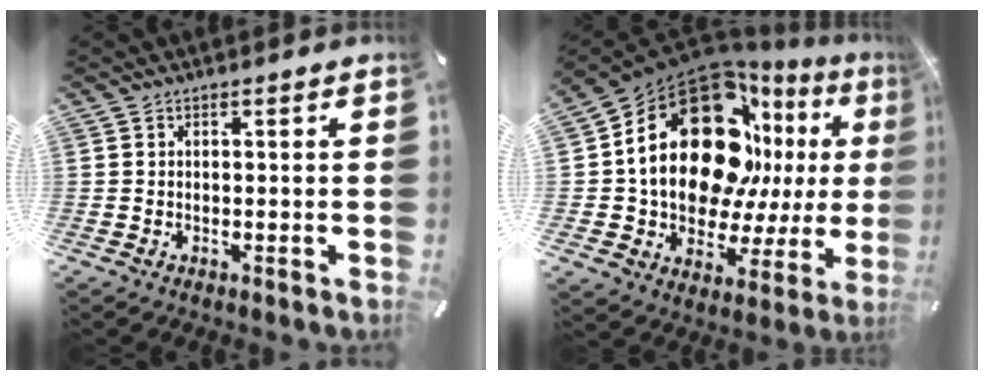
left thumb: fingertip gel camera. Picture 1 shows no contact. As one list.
[{"total": 26.1, "force": [8.8, 16.8, 17.9], "torque": [-0.308, -0.071, 0.161]}]